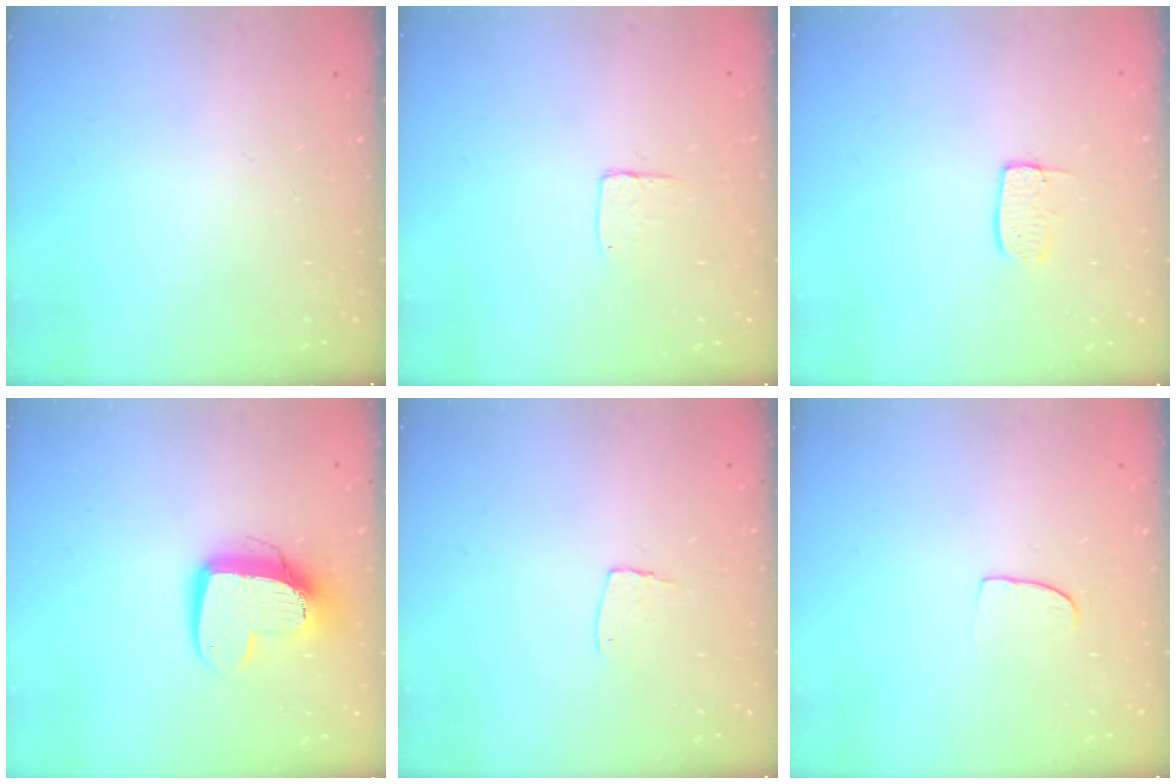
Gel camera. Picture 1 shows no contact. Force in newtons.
{"total": 3.6, "press": 3.6, "slide": 0.3}
{"total": 6.0, "press": 6.0, "slide": 0.4}
{"total": 12.1, "press": 12.0, "slide": 1.2}
{"total": 5.1, "press": 5.1, "slide": 0.4}
{"total": 4.8, "press": 4.8, "slide": 0.4}